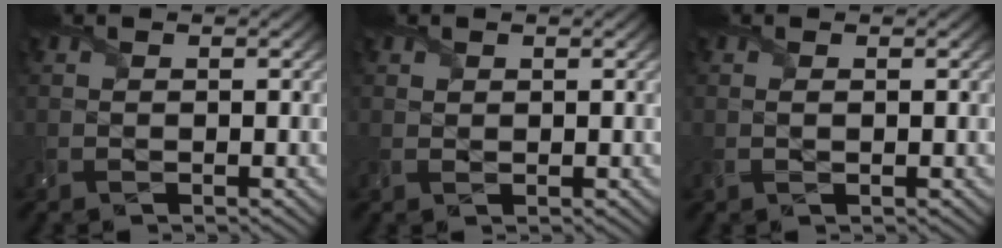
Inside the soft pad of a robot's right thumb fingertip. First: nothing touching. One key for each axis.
{"total": 0.8, "fx": 0.5, "fy": 0.5, "fz": 0.3, "tx": -0.011, "ty": -0.003, "tz": 0.013}
{"total": 0.7, "fx": 0.1, "fy": 0.2, "fz": 0.7, "tx": -0.017, "ty": -0.001, "tz": 0.001}